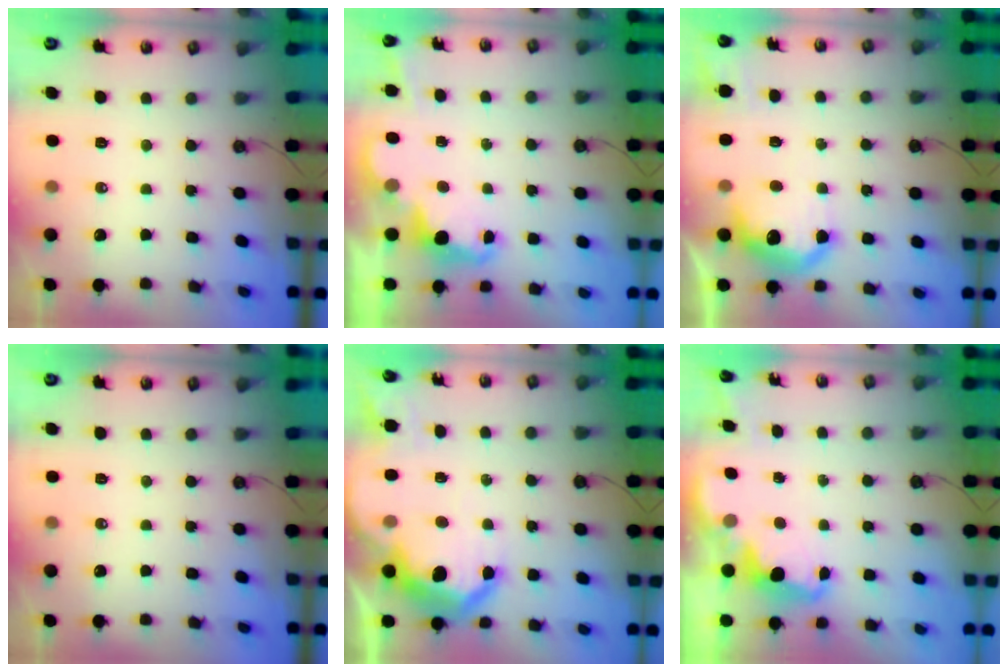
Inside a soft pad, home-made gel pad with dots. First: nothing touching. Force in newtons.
{"total": 2.4, "press": 2.4, "slide": 0.6}
{"total": 12.2, "press": 12.2, "slide": 0.9}
{"total": 0.0}
{"total": 17.7, "press": 17.7, "slide": 1.1}
{"total": 2.5, "press": 2.5, "slide": 0.5}